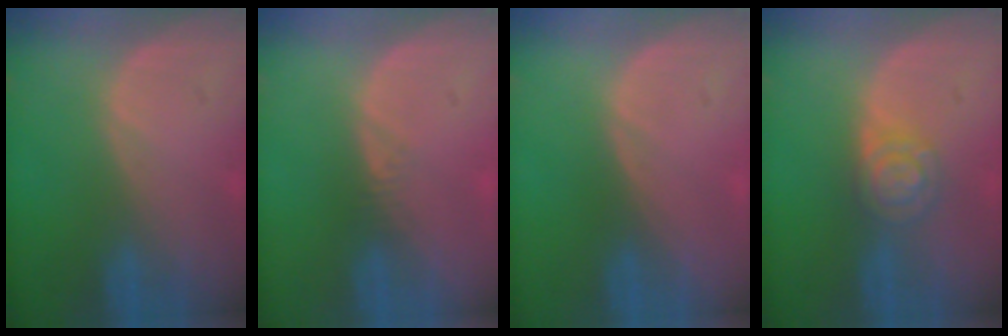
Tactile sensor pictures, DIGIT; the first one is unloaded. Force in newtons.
{"total": 0.9, "press": 0.8, "slide": 0.4}
{"total": 0.0}
{"total": 4.5, "press": 4.5, "slide": 0.1}